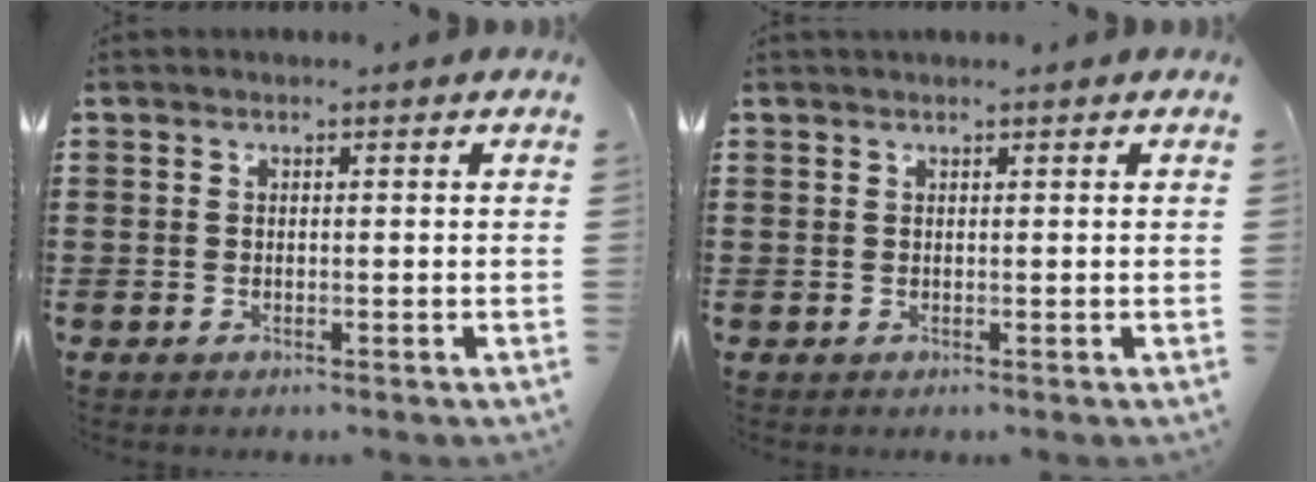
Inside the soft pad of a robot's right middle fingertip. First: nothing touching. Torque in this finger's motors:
{"motor_torque": [0.41, -0.53, 0.13, 0.03]}